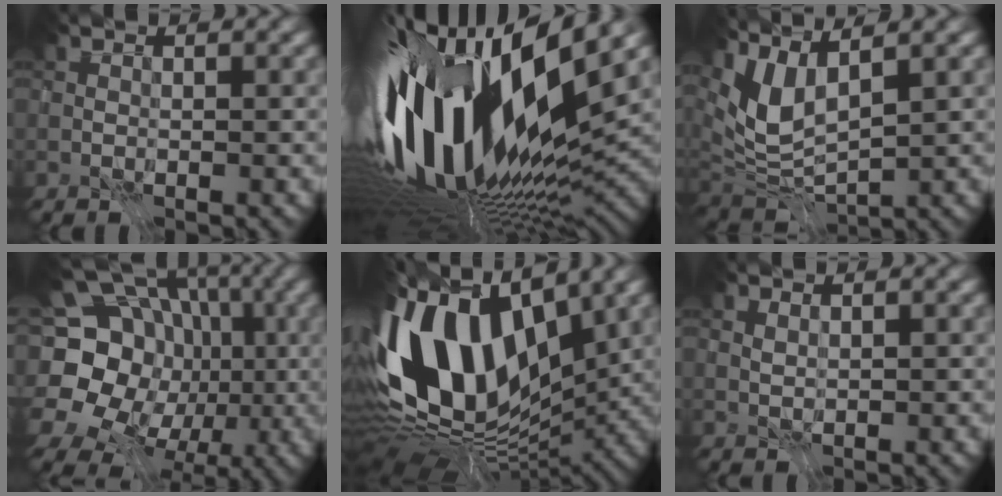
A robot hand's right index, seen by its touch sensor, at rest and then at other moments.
{"total": 18.7, "force": [0.5, 7.7, 17.0], "torque": [-0.320, -0.040, 0.006]}
{"total": 6.8, "force": [2.0, 3.3, 5.6], "torque": [-0.135, -0.002, 0.035]}
{"total": 17.6, "force": [-2.7, 15.6, 7.7], "torque": [-0.171, 0.021, -0.073]}
{"total": 15.4, "force": [0.9, 9.4, 12.2], "torque": [-0.255, 0.012, -0.004]}
{"total": 0.6, "force": [0.3, 0.2, 0.5], "torque": [-0.010, -0.001, 0.007]}